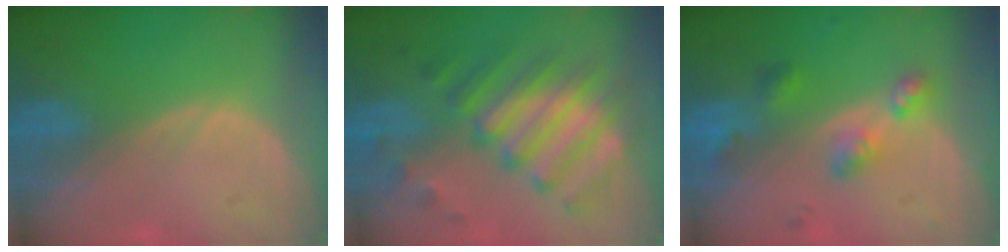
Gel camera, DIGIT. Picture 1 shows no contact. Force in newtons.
{"total": 9.3, "press": 9.2, "slide": 1.5}
{"total": 5.3, "press": 5.1, "slide": 1.4}